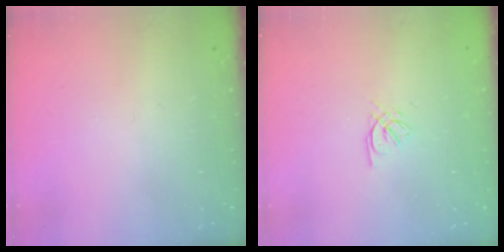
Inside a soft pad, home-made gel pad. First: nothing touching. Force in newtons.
{"total": 2.2, "press": 2.2, "slide": 0.2}